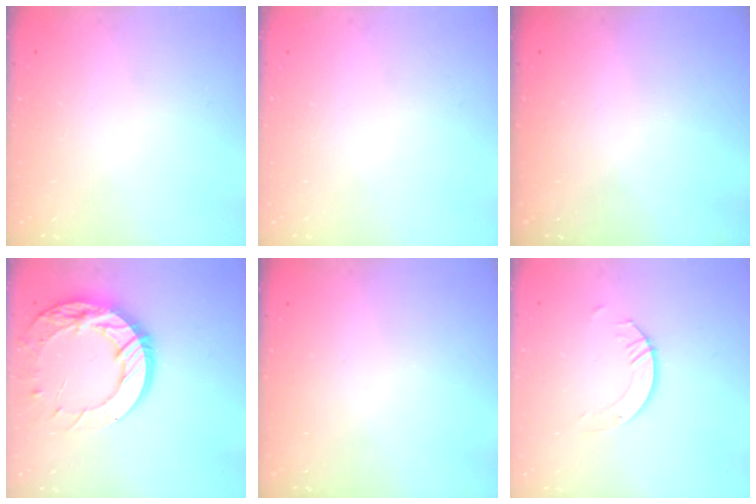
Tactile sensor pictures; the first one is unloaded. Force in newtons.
{"total": 0.0}
{"total": 0.0}
{"total": 18.0, "press": 17.9, "slide": 1.6}
{"total": 0.0}
{"total": 3.9, "press": 3.9, "slide": 0.3}